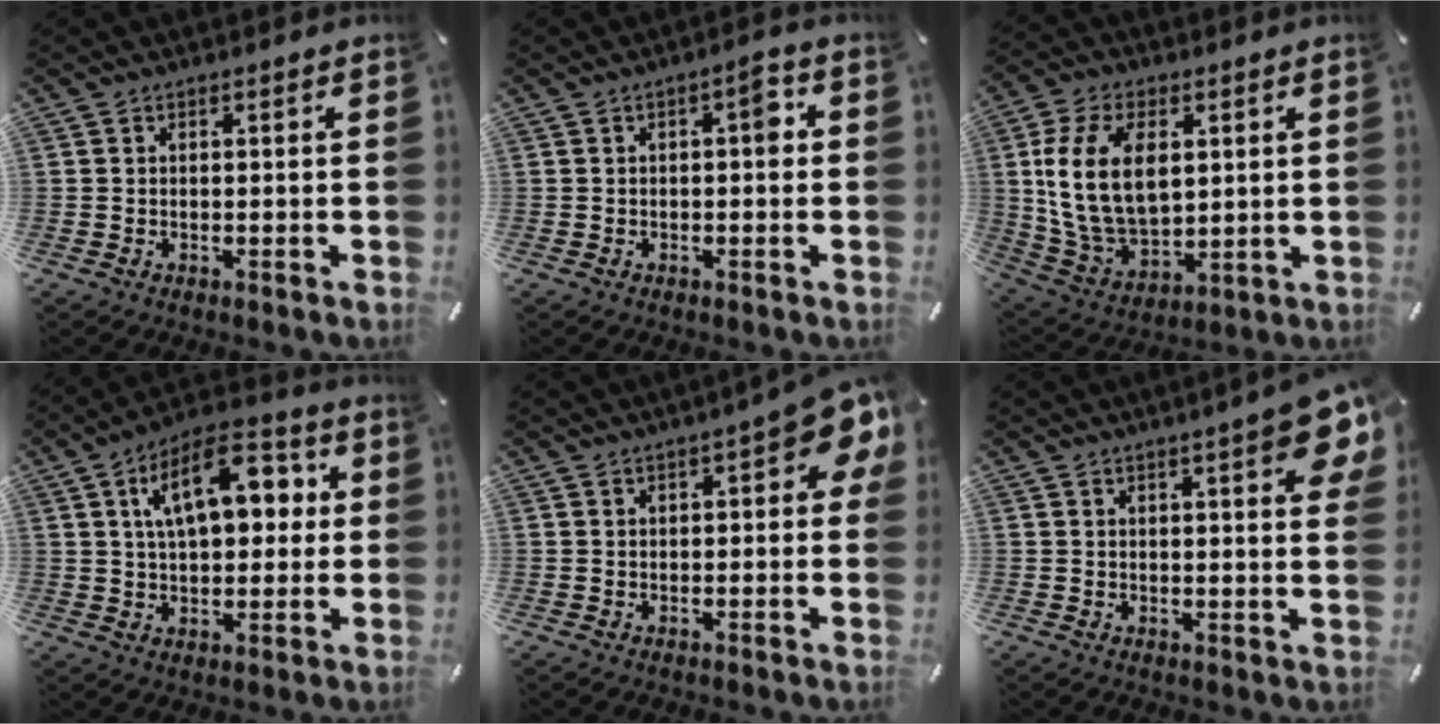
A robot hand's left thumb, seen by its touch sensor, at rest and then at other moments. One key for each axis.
{"total": 4.6, "fx": 0.2, "fy": 1.8, "fz": 4.2, "tx": -0.051, "ty": 0.005, "tz": -0.007}
{"total": 16.4, "fx": 3.9, "fy": 10.7, "fz": 11.8, "tx": -0.265, "ty": -0.004, "tz": 0.068}
{"total": 15.0, "fx": 4.8, "fy": 8.3, "fz": 11.6, "tx": -0.179, "ty": 0.003, "tz": 0.082}
{"total": 9.0, "fx": 3.2, "fy": 3.2, "fz": 7.7, "tx": -0.097, "ty": -0.013, "tz": 0.050}
{"total": 8.6, "fx": 4.2, "fy": 2.0, "fz": 7.3, "tx": -0.103, "ty": -0.018, "tz": 0.067}